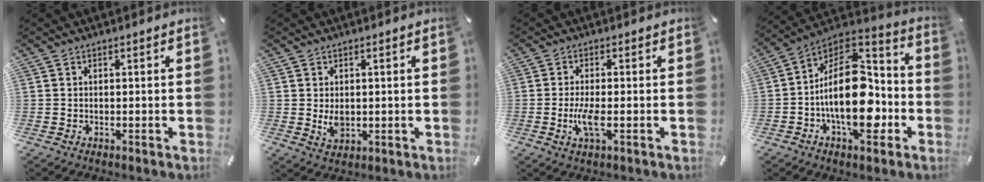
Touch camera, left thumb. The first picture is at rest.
{"total": 3.6, "force": [0.0, 2.6, 2.5], "torque": [-0.052, -0.005, -0.003]}
{"total": 5.1, "force": [-1.1, 1.3, 4.8], "torque": [-0.114, -0.015, -0.026]}
{"total": 21.0, "force": [-3.8, 12.6, 16.3], "torque": [-0.268, -0.008, -0.064]}